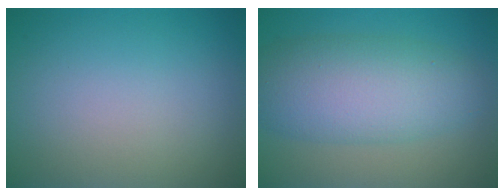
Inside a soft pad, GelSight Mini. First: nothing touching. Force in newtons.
{"total": 7.6, "press": 7.6, "slide": 0.1}